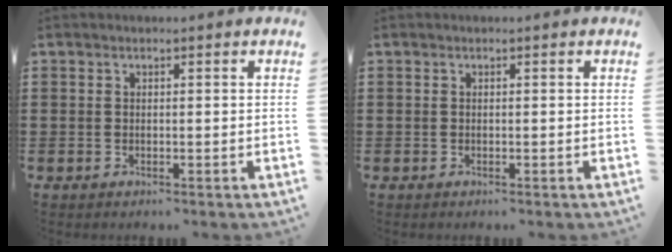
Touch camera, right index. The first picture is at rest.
{"total": 0.0}